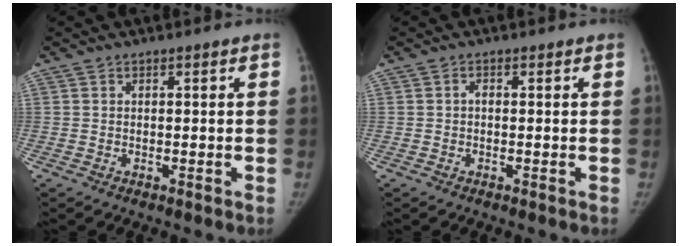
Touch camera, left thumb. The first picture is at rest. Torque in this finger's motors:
{"motor_torque": [-0.15, 0.21, -0.33, 0.22, 0.00]}